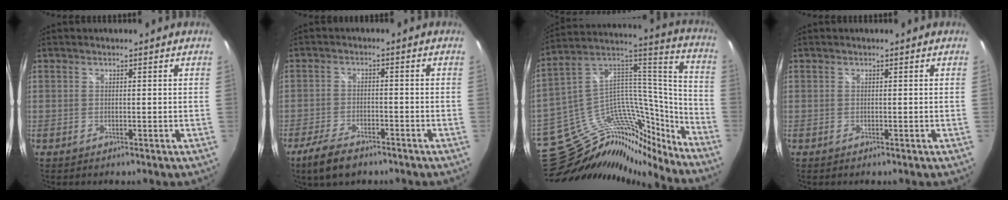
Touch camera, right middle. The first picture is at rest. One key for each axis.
{"total": 7.3, "fx": -5.4, "fy": 2.8, "fz": 4.1, "tx": -0.109, "ty": -0.012, "tz": -0.098}
{"total": 25.6, "fx": -22.4, "fy": 8.5, "fz": 9.0, "tx": -0.134, "ty": 0.058, "tz": -0.356}
{"total": 0.0}